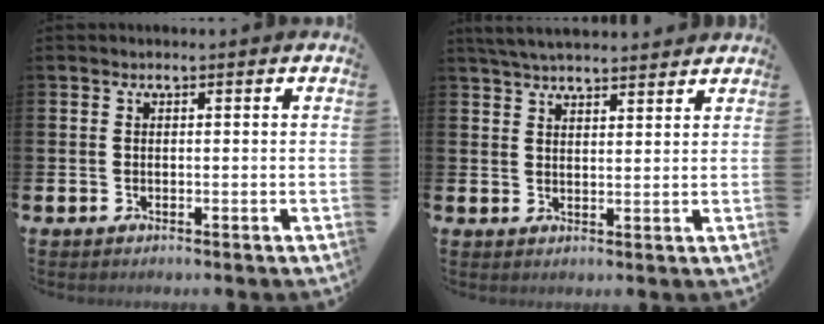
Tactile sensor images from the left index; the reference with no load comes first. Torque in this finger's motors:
{"motor_torque": [1.09, -1.05, 0.37, 0.09]}